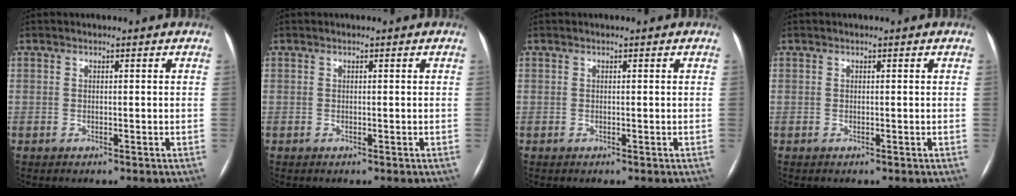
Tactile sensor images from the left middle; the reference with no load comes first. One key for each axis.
{"total": 0.0}
{"total": 0.0}
{"total": 0.0}